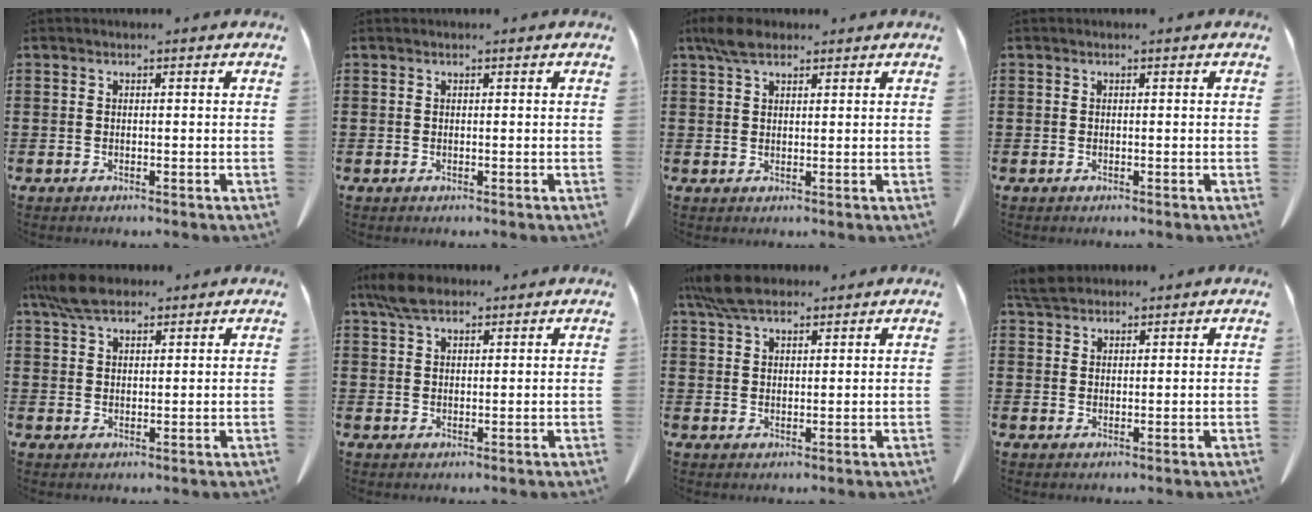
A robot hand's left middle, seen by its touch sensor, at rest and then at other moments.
{"total": 0.0}
{"total": 3.8, "force": [2.8, 1.6, 2.1], "torque": [-0.050, 0.006, 0.053]}
{"total": 0.0}
{"total": 5.8, "force": [4.5, 2.1, 3.0], "torque": [-0.071, -0.001, 0.087]}
{"total": 4.8, "force": [3.5, 1.9, 2.6], "torque": [-0.062, 0.002, 0.068]}
{"total": 6.3, "force": [5.1, 2.0, 3.2], "torque": [-0.077, -0.003, 0.097]}
{"total": 3.7, "force": [3.3, 0.9, 1.3], "torque": [-0.034, -0.001, 0.065]}